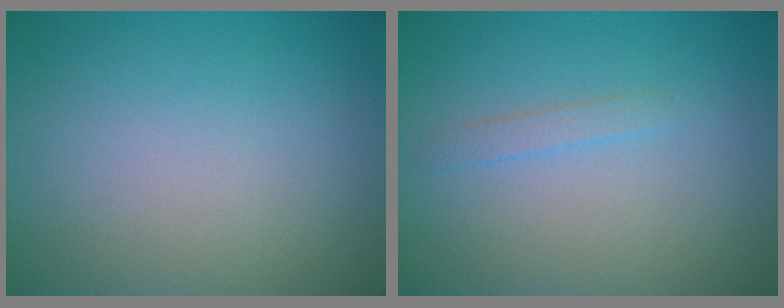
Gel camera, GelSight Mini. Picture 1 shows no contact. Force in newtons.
{"total": 1.0, "press": 1.0, "slide": 0.1}